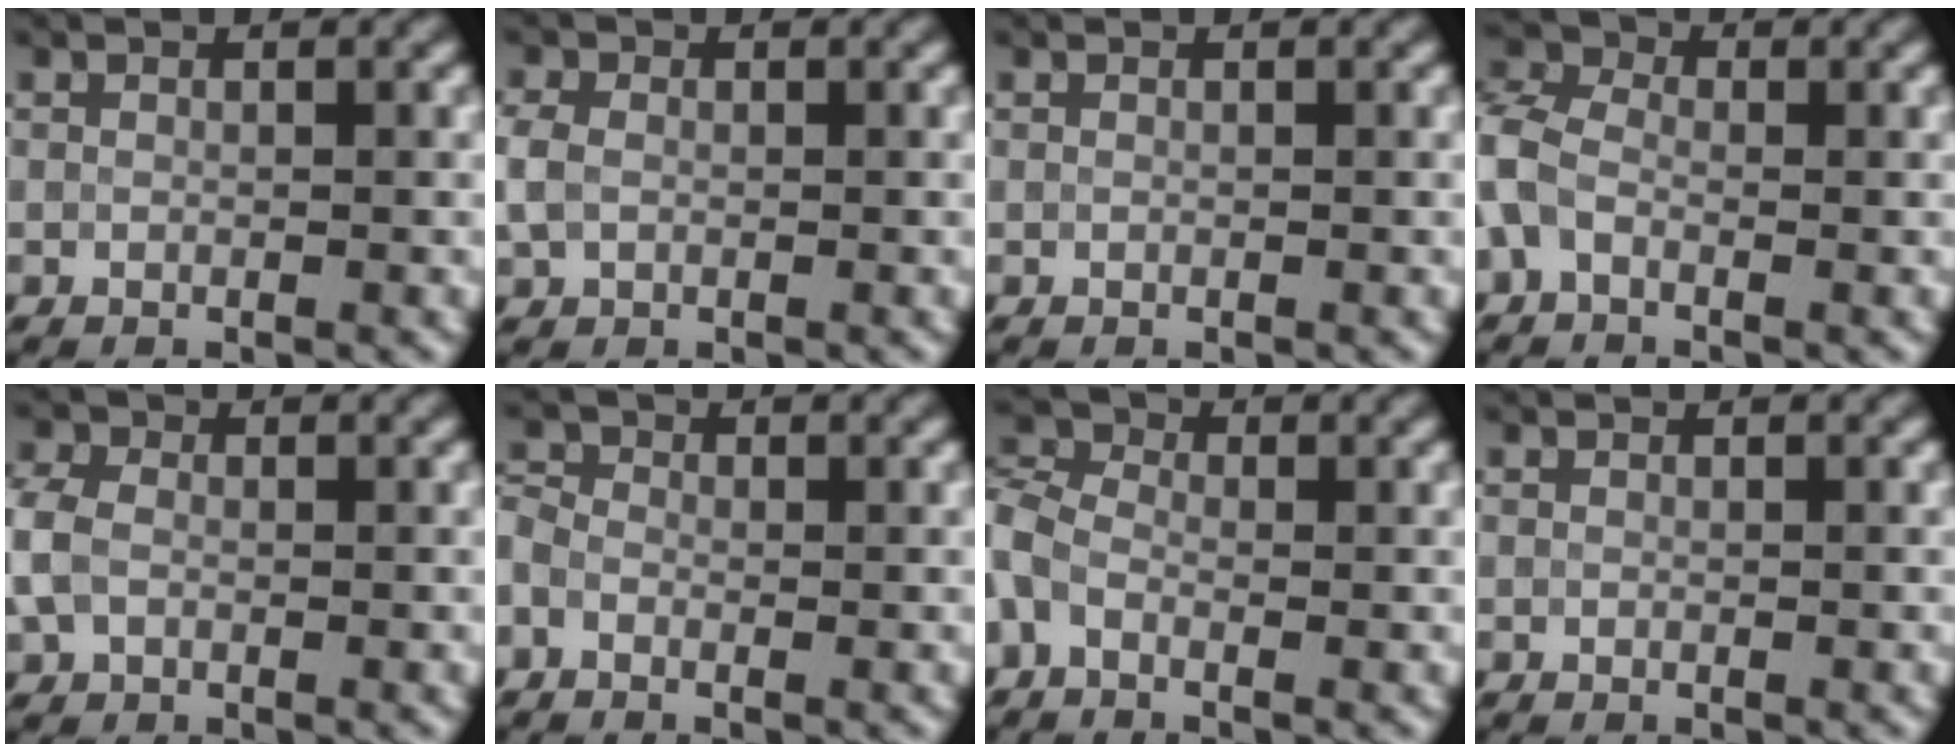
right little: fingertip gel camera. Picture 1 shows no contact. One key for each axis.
{"total": 2.2, "fx": -0.2, "fy": 1.7, "fz": 1.3, "tx": -0.028, "ty": 0.001, "tz": -0.011}
{"total": 0.0}
{"total": 4.0, "fx": -1.2, "fy": 2.7, "fz": 2.6, "tx": -0.057, "ty": 0.011, "tz": -0.042}
{"total": 3.3, "fx": -0.5, "fy": 2.5, "fz": 2.1, "tx": -0.048, "ty": 0.006, "tz": -0.022}
{"total": 1.9, "fx": -1.1, "fy": 1.3, "fz": 1.0, "tx": -0.012, "ty": 0.010, "tz": -0.028}
{"total": 3.3, "fx": -1.3, "fy": 1.9, "fz": 2.4, "tx": -0.042, "ty": 0.011, "tz": -0.045}
{"total": 0.0}